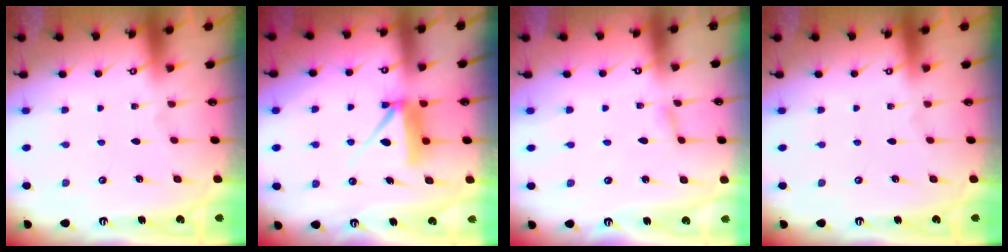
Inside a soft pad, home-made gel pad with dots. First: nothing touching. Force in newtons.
{"total": 8.4, "press": 8.3, "slide": 0.6}
{"total": 1.6, "press": 1.6, "slide": 0.2}
{"total": 0.0}